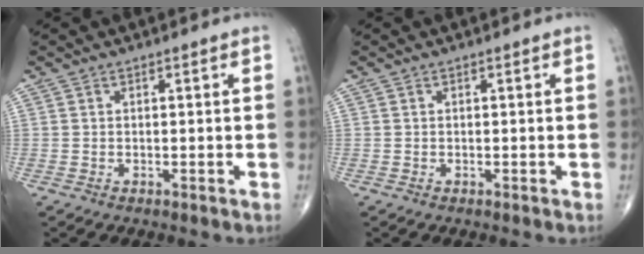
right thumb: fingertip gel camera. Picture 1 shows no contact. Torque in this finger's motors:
{"motor_torque": [-0.01, 0.01, 0.00, 0.00, 0.00]}